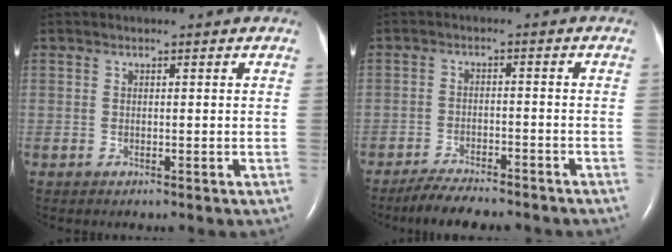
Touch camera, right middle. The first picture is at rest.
{"total": 8.6, "force": [-7.6, 1.5, 3.8], "torque": [-0.062, -0.015, -0.116]}